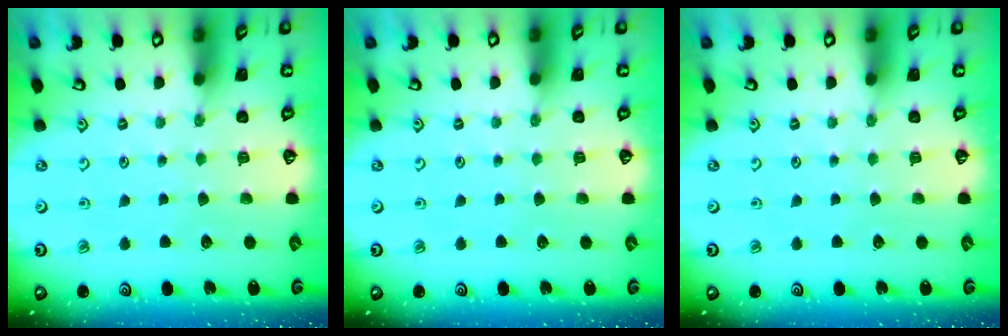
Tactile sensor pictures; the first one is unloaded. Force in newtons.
{"total": 0.0}
{"total": 0.0}